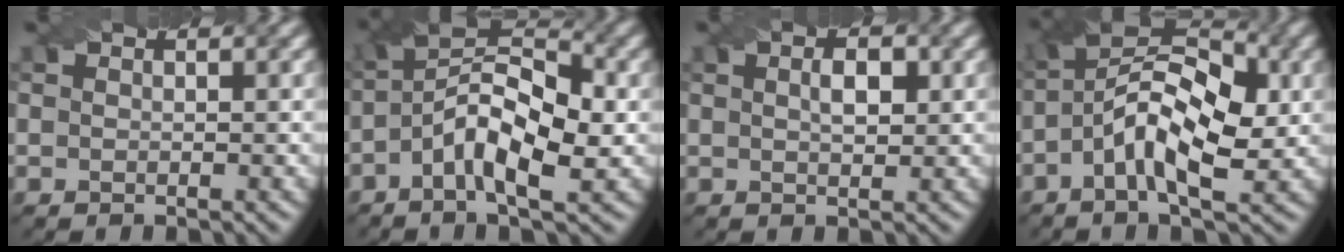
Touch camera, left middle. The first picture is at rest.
{"total": 7.7, "force": [-1.5, 3.1, 6.9], "torque": [-0.125, 0.022, -0.034]}
{"total": 2.2, "force": [0.6, 0.9, 1.9], "torque": [-0.028, -0.001, 0.011]}
{"total": 8.5, "force": [-1.0, 3.9, 7.5], "torque": [-0.136, 0.023, -0.026]}